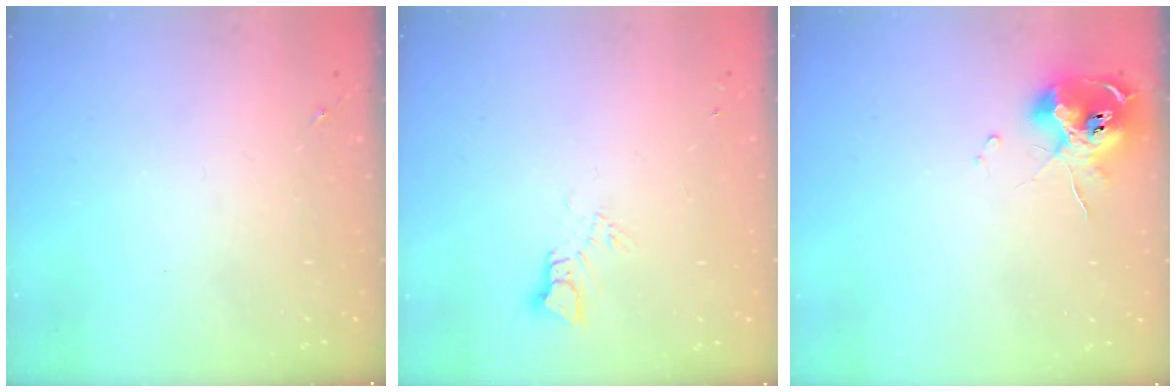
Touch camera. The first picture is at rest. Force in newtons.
{"total": 3.4, "press": 3.4, "slide": 0.2}
{"total": 10.6, "press": 10.5, "slide": 1.2}